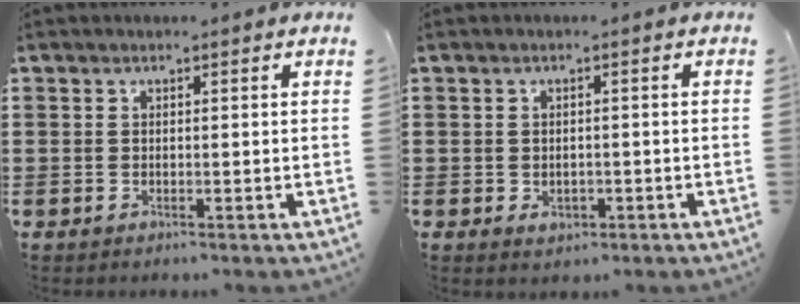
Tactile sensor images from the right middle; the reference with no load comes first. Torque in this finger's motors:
{"motor_torque": [0.30, -0.28, 0.04, 0.03]}